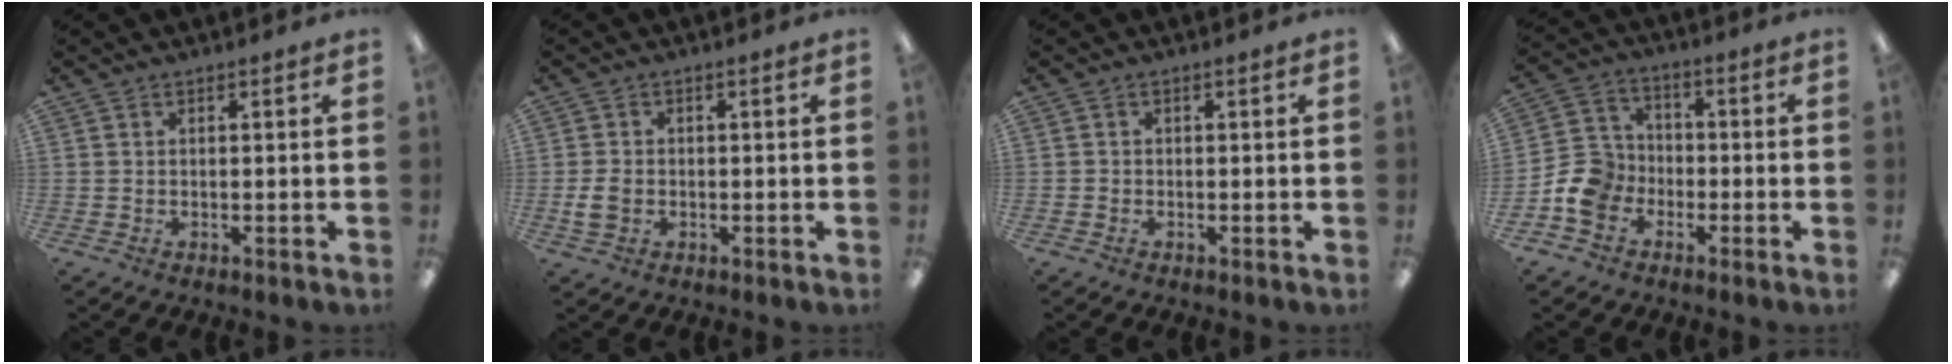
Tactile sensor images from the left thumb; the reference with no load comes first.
{"total": 3.2, "force": [-0.8, 2.4, 1.9], "torque": [-0.039, 0.000, -0.015]}
{"total": 0.5, "force": [-0.4, 0.3, 0.0], "torque": [0.001, -0.002, -0.008]}
{"total": 8.6, "force": [-3.9, 7.0, 3.1], "torque": [-0.077, 0.033, -0.072]}